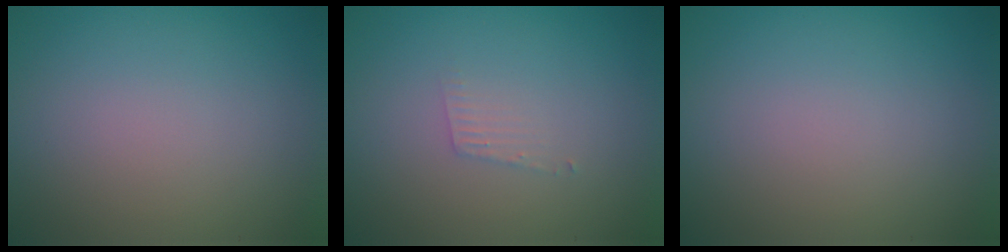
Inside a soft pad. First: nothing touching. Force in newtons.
{"total": 0.9, "press": 0.9, "slide": 0.1}
{"total": 0.0}